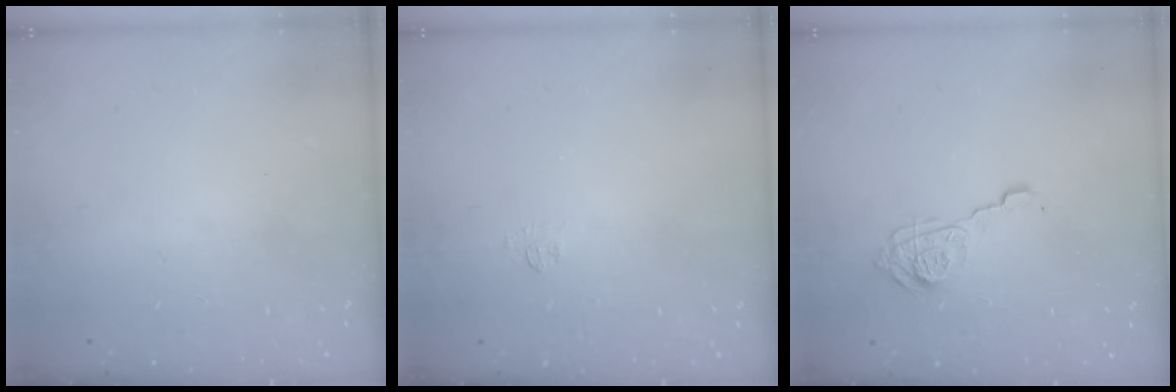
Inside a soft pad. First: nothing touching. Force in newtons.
{"total": 4.0, "press": 4.0, "slide": 0.5}
{"total": 11.7, "press": 11.6, "slide": 1.0}